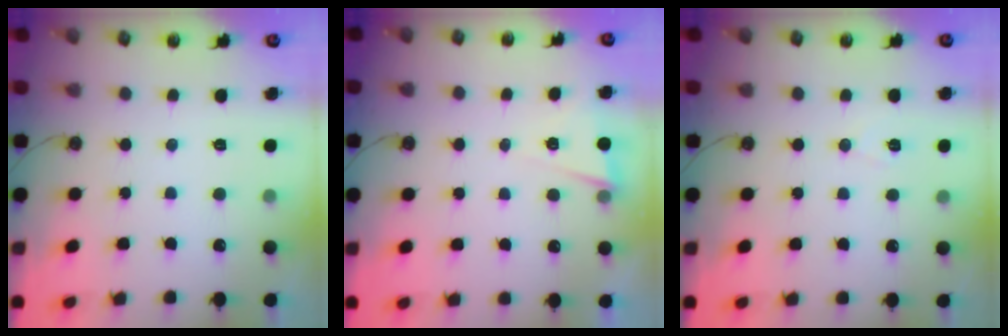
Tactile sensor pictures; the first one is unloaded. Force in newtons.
{"total": 2.9, "press": 2.6, "slide": 1.3}
{"total": 6.4, "press": 4.7, "slide": 4.4}